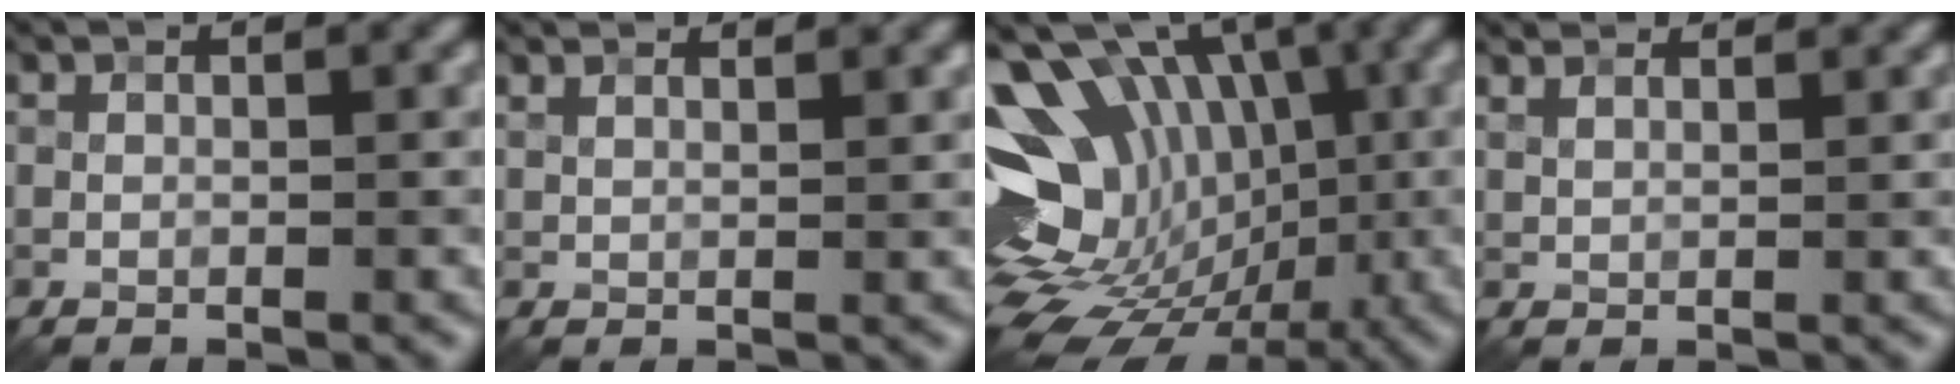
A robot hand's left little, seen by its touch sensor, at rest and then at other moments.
{"total": 4.8, "force": [3.8, 1.8, 2.4], "torque": [-0.029, 0.027, 0.039]}
{"total": 18.0, "force": [-0.4, 14.2, 11.1], "torque": [-0.192, 0.019, -0.017]}
{"total": 6.9, "force": [5.6, 2.5, 3.1], "torque": [-0.068, 0.026, 0.089]}